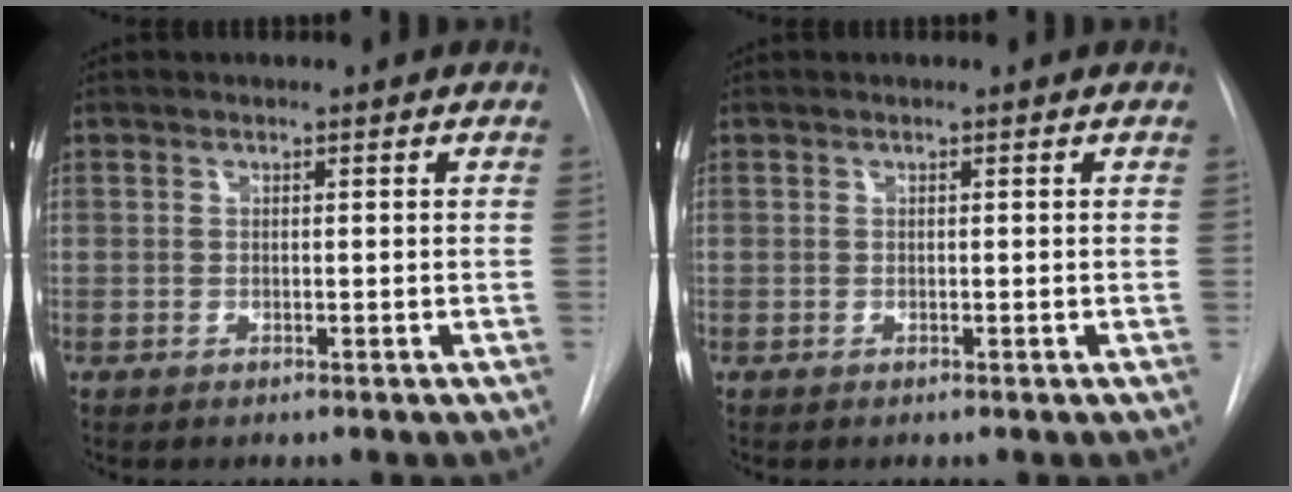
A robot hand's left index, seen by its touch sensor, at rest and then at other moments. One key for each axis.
{"total": 0.0}